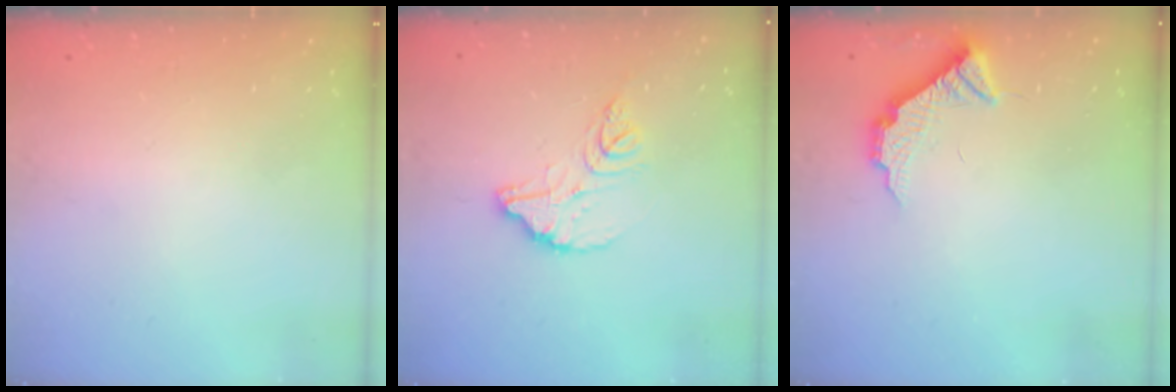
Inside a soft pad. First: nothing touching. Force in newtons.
{"total": 12.3, "press": 12.3, "slide": 1.1}
{"total": 10.3, "press": 10.3, "slide": 0.2}